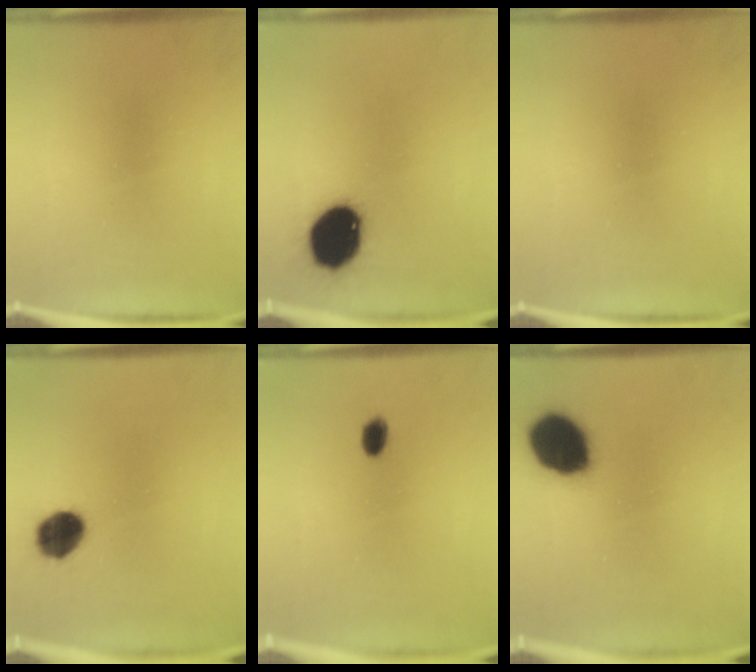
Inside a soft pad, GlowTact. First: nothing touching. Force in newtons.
{"total": 15.6}
{"total": 0.0}
{"total": 8.8}
{"total": 2.4}
{"total": 16.0}